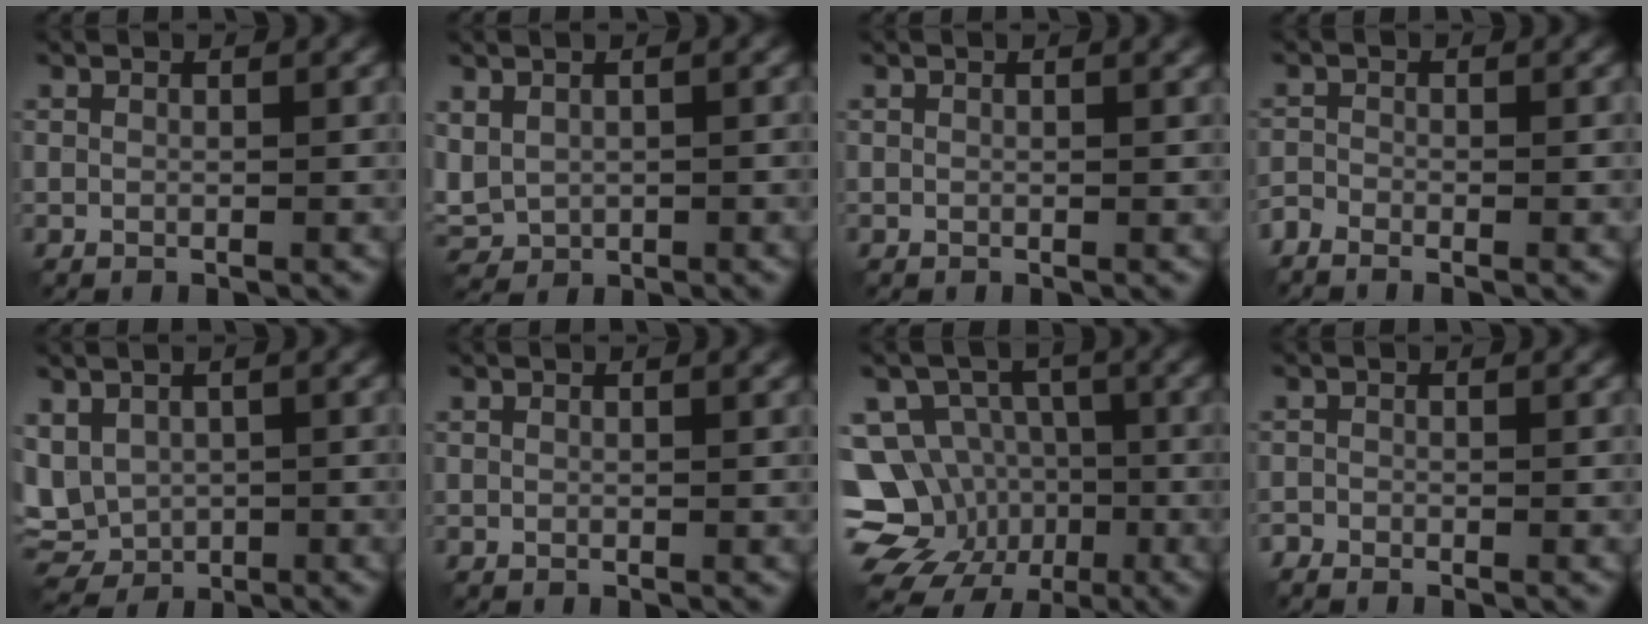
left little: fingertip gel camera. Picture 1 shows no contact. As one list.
[{"total": 2.6, "force": [0.5, 2.1, 1.5], "torque": [-0.040, -0.007, 0.012]}, {"total": 0.7, "force": [0.4, 0.2, 0.6], "torque": [-0.004, 0.006, 0.004]}, {"total": 1.4, "force": [-1.4, 0.4, 0.3], "torque": [-0.009, -0.005, -0.038]}, {"total": 4.6, "force": [0.3, 3.7, 2.8], "torque": [-0.073, -0.007, 0.010]}, {"total": 0.5, "force": [0.3, 0.1, 0.4], "torque": [-0.003, 0.004, 0.003]}, {"total": 13.4, "force": [-4.8, 11.8, 4.1], "torque": [-0.097, -0.015, -0.094]}, {"total": 0.8, "force": [-0.8, 0.2, 0.0], "torque": [0.002, -0.003, -0.020]}]